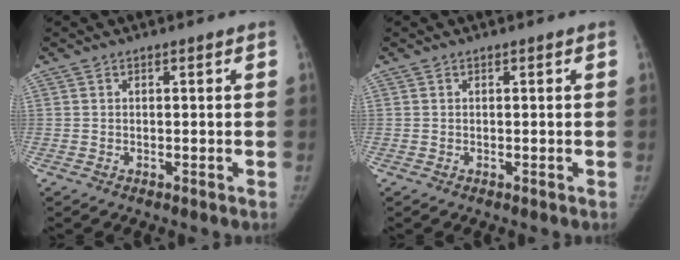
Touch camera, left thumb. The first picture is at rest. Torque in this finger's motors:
{"motor_torque": [0.05, -0.04, 0.09, -0.09, 0.03]}